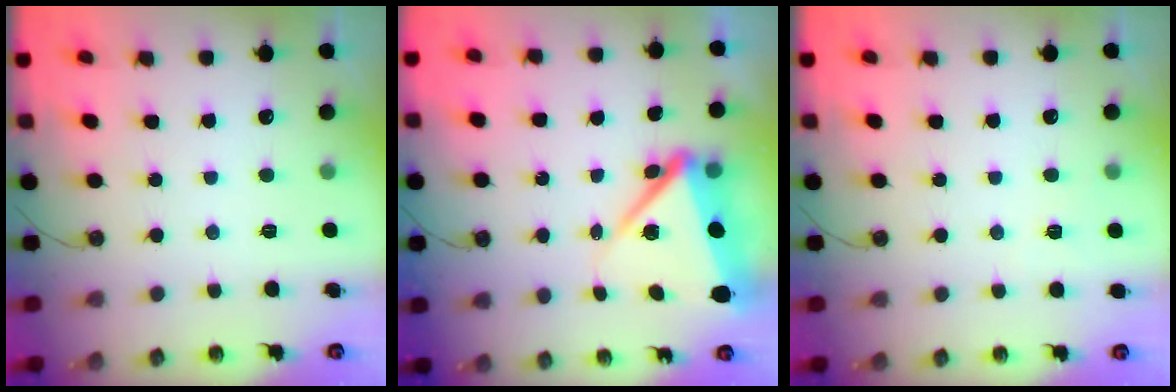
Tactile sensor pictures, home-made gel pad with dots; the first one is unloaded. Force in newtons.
{"total": 10.0, "press": 9.9, "slide": 1.7}
{"total": 3.2, "press": 2.1, "slide": 2.4}